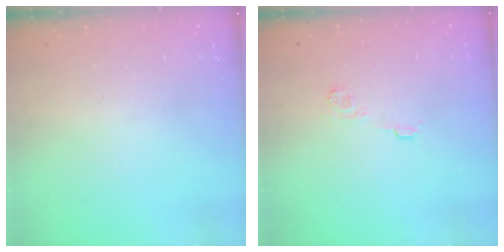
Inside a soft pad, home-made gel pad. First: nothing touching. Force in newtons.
{"total": 4.3, "press": 4.3, "slide": 0.6}